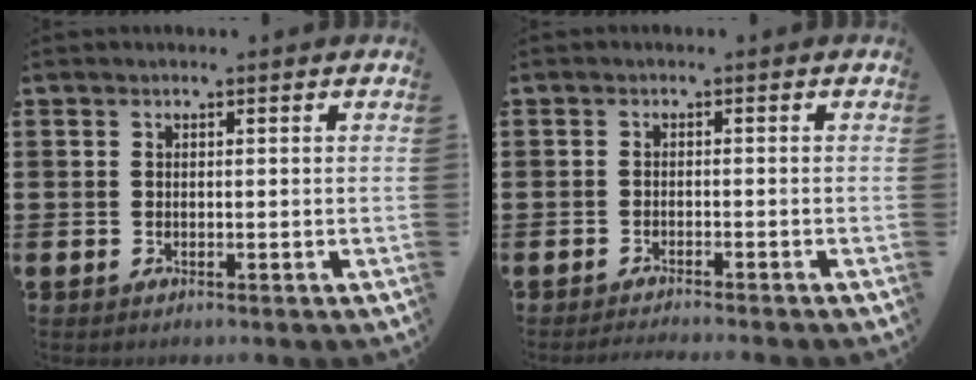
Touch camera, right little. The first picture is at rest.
{"total": 1.1, "force": [-1.0, -0.2, 0.2], "torque": [-0.003, -0.001, -0.021]}